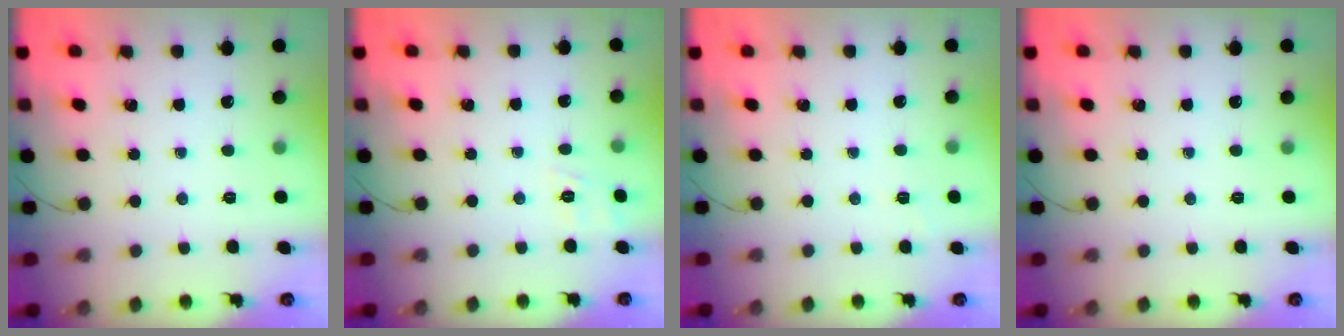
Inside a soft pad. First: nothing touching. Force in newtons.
{"total": 3.5, "press": 3.1, "slide": 1.6}
{"total": 1.3, "press": 0.2, "slide": 1.3}
{"total": 0.0}